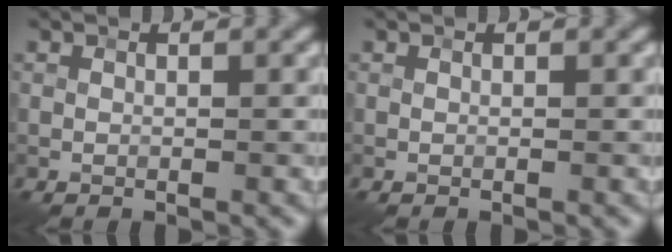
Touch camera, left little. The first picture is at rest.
{"total": 0.0}